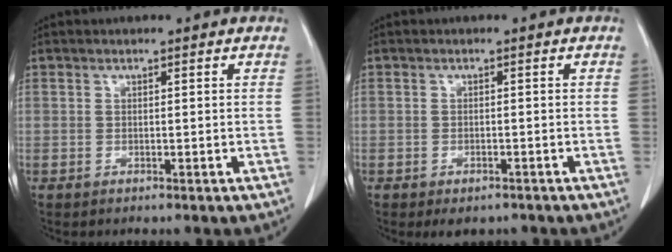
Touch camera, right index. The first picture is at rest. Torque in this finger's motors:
{"motor_torque": [0.36, -0.30, 0.14, 0.03]}